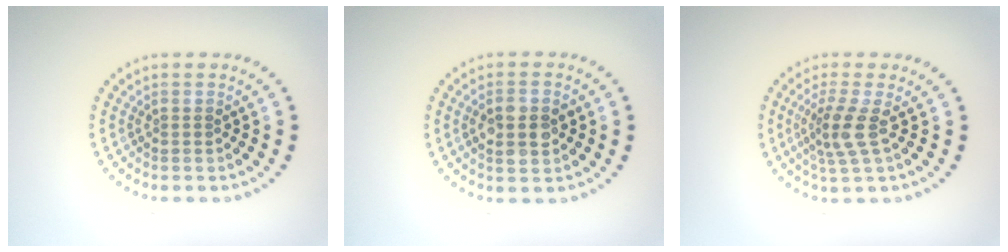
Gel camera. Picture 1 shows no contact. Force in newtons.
{"total": 3.2, "press": 3.2, "slide": 0.1}
{"total": 2.9, "press": 2.2, "slide": 1.8}